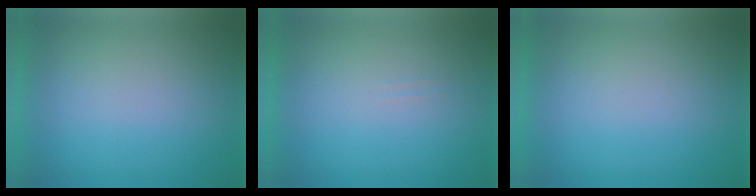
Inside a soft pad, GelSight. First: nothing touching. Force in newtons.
{"total": 1.1}
{"total": 1.1}